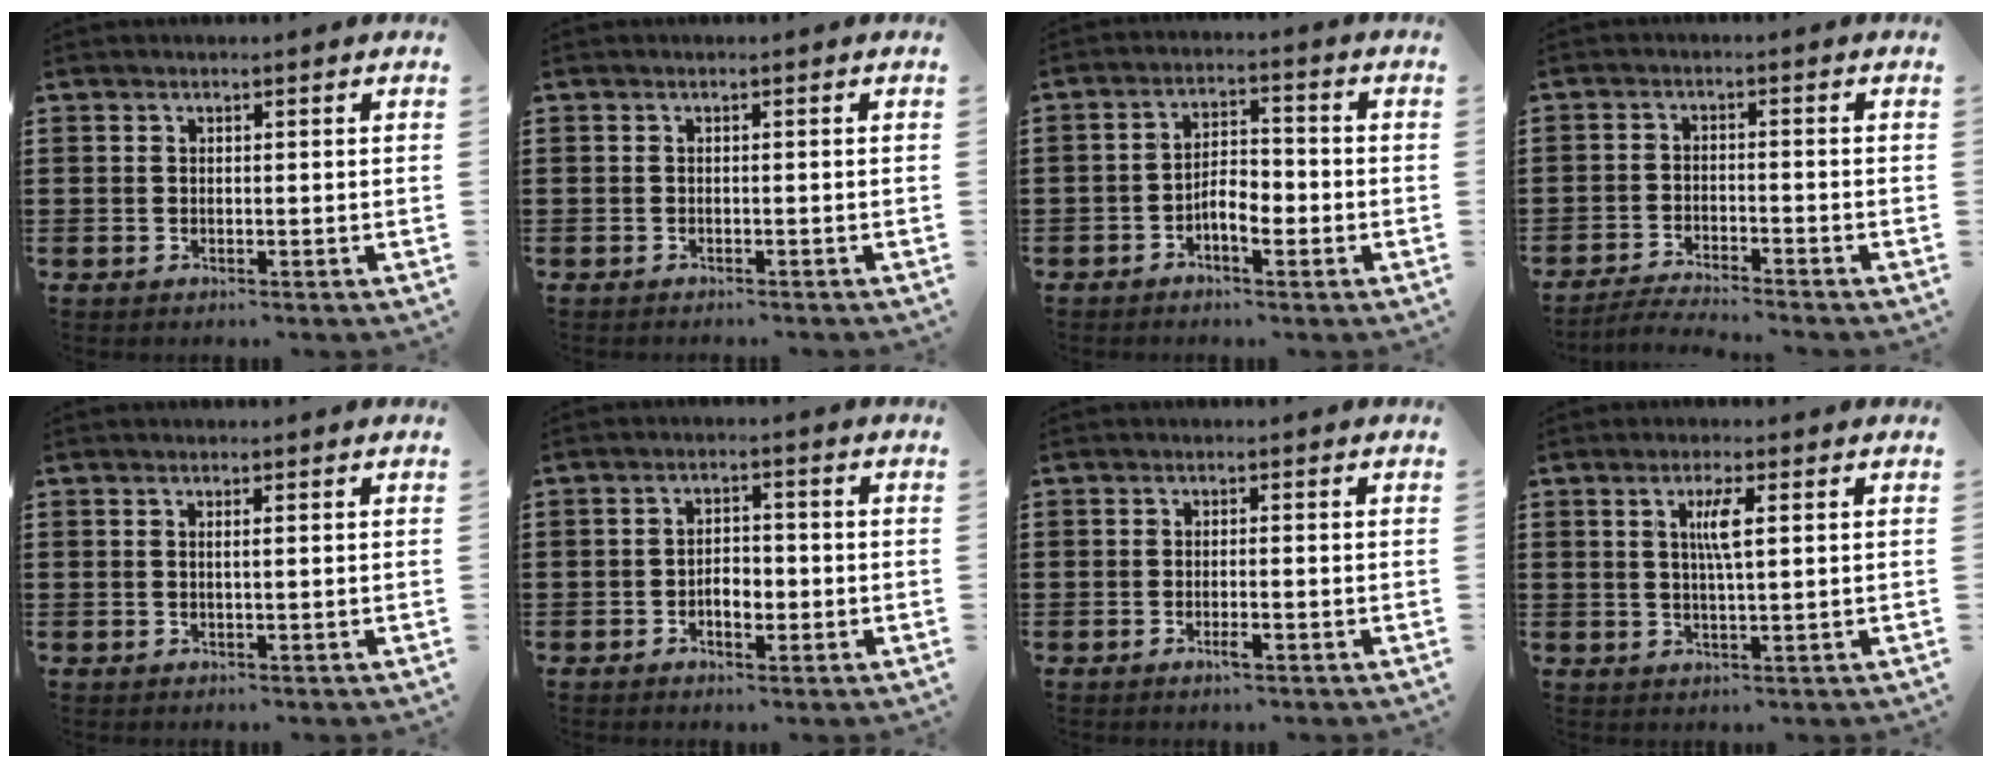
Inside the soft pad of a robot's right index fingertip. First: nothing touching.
{"total": 0.5, "force": [-0.5, 0.0, 0.0], "torque": [-0.002, -0.003, -0.011]}
{"total": 4.5, "force": [-2.0, 1.7, 3.6], "torque": [-0.063, 0.007, -0.038]}
{"total": 3.0, "force": [-3.0, -0.2, 0.5], "torque": [-0.011, 0.001, -0.062]}
{"total": 0.7, "force": [0.2, 0.0, 0.6], "torque": [-0.012, -0.002, 0.004]}
{"total": 3.5, "force": [-1.1, 1.9, 2.7], "torque": [-0.055, 0.004, -0.022]}
{"total": 1.9, "force": [-0.9, 0.2, 1.7], "torque": [-0.036, -0.005, -0.019]}
{"total": 3.6, "force": [0.9, 0.4, 3.4], "torque": [-0.070, 0.004, 0.012]}